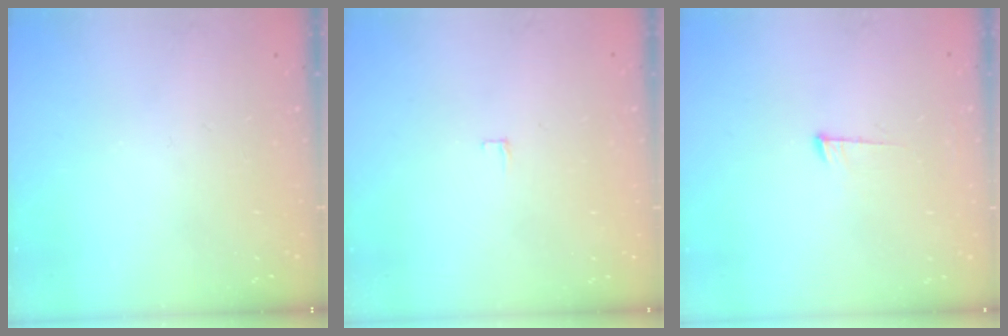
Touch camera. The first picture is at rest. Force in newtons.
{"total": 3.8, "press": 3.8, "slide": 0.3}
{"total": 6.1, "press": 6.1, "slide": 0.6}